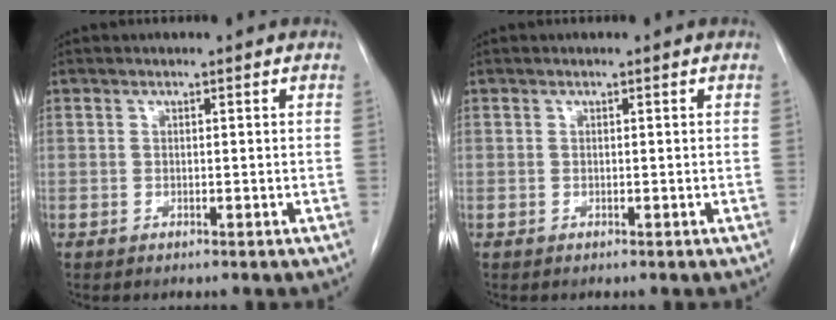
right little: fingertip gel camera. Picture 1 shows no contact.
{"total": 0.0}